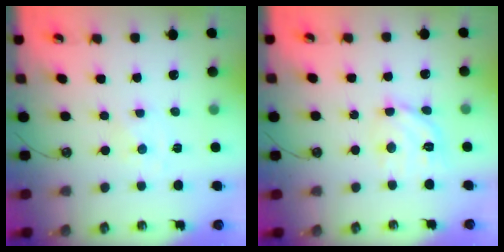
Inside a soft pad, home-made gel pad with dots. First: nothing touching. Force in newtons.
{"total": 12.1, "press": 12.0, "slide": 0.9}